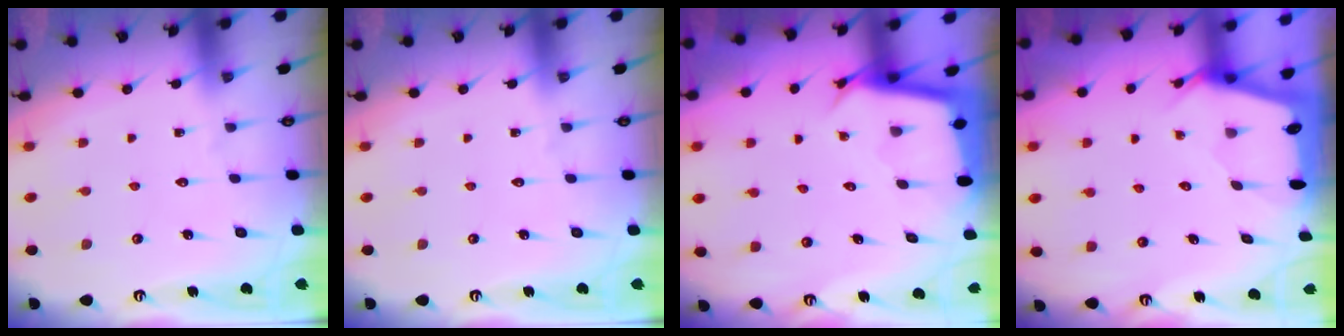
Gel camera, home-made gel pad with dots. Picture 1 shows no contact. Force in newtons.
{"total": 0.0}
{"total": 3.0, "press": 3.0, "slide": 0.0}
{"total": 2.4, "press": 2.4, "slide": 0.3}